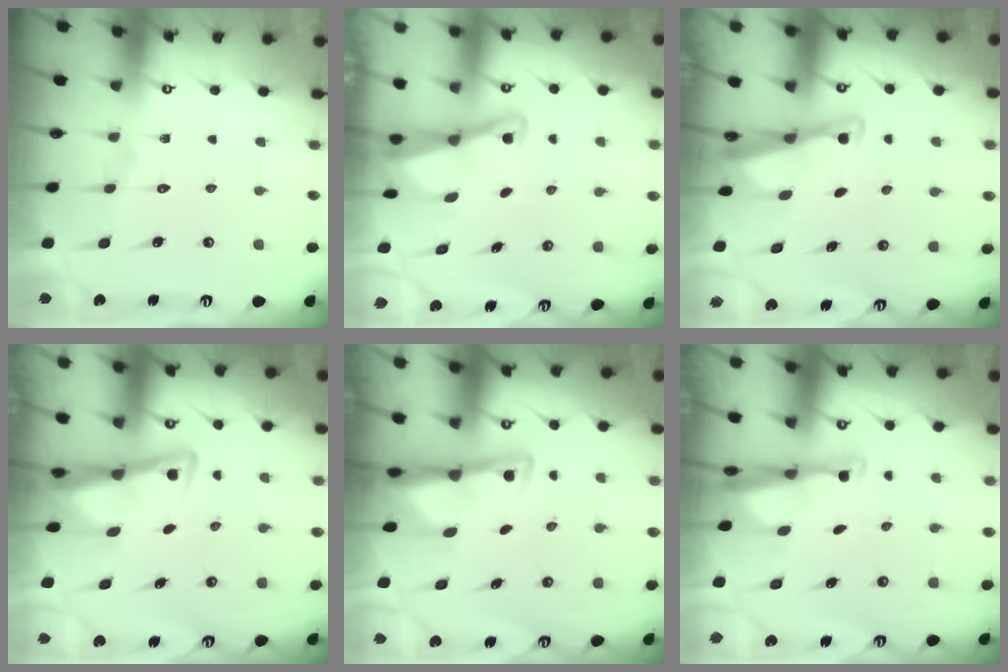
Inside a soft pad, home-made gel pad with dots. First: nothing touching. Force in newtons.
{"total": 2.3, "press": 2.3, "slide": 0.2}
{"total": 3.0, "press": 2.9, "slide": 0.3}
{"total": 3.6, "press": 3.6, "slide": 0.6}
{"total": 2.9, "press": 2.8, "slide": 0.5}
{"total": 2.9, "press": 2.8, "slide": 0.8}